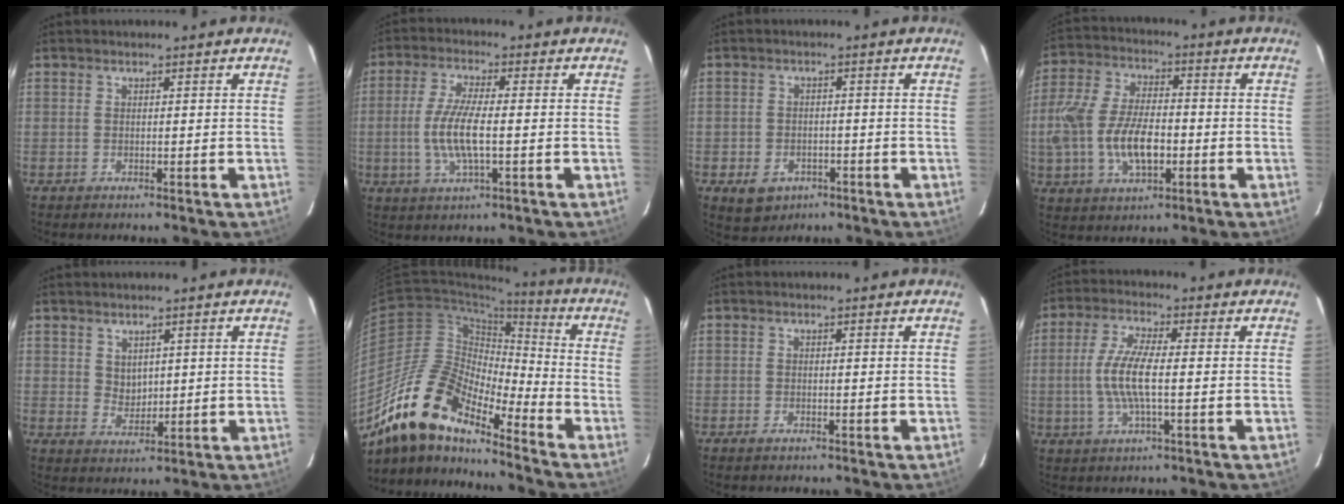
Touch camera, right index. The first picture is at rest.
{"total": 8.8, "force": [-1.2, 2.1, 8.4], "torque": [-0.171, -0.004, -0.025]}
{"total": 6.3, "force": [-3.1, 4.8, 2.7], "torque": [-0.065, 0.003, -0.037]}
{"total": 14.4, "force": [-3.0, 7.4, 12.0], "torque": [-0.253, 0.002, -0.052]}
{"total": 3.2, "force": [1.6, 2.4, 1.3], "torque": [-0.018, -0.001, 0.036]}
{"total": 17.7, "force": [-14.0, 5.3, 9.5], "torque": [-0.166, -0.013, -0.273]}
{"total": 1.3, "force": [-1.0, 0.5, 0.7], "torque": [-0.015, -0.002, -0.020]}
{"total": 8.5, "force": [-0.8, 1.8, 8.3], "torque": [-0.168, 0.000, -0.019]}